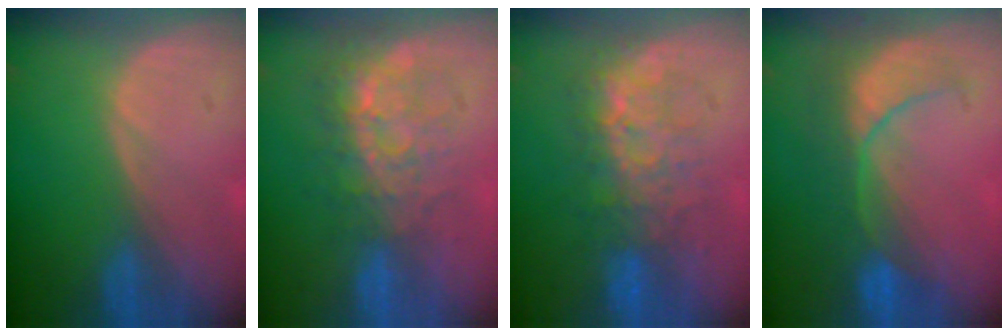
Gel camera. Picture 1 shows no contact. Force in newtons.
{"total": 8.8, "press": 7.5, "slide": 4.7}
{"total": 8.0, "press": 7.8, "slide": 1.9}
{"total": 8.4, "press": 8.1, "slide": 2.2}